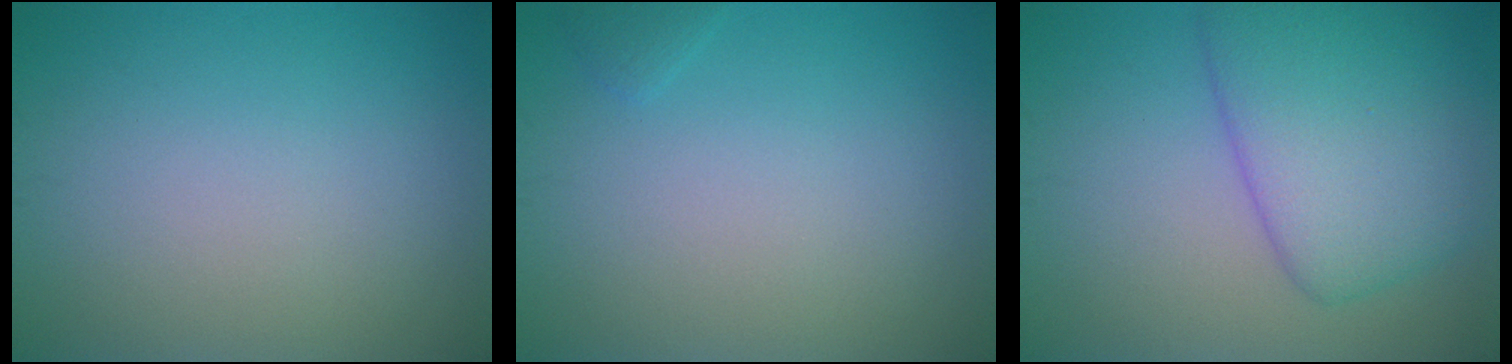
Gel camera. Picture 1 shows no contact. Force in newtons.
{"total": 0.6, "press": 0.6, "slide": 0.1}
{"total": 7.2, "press": 7.2, "slide": 0.2}